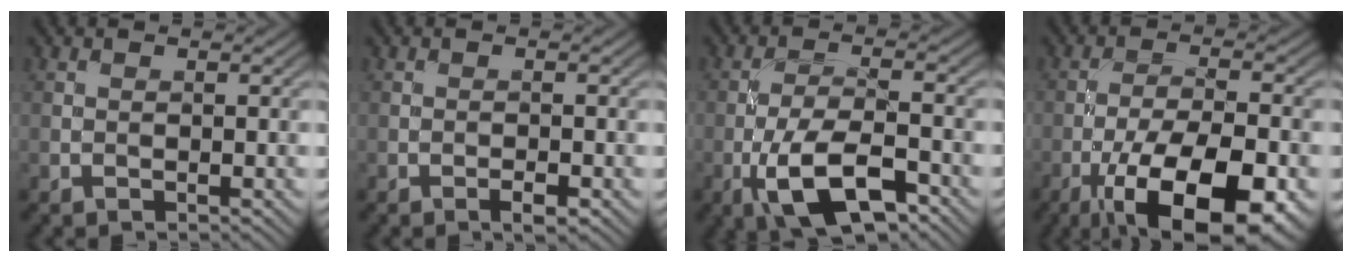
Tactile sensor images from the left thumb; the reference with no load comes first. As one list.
[{"total": 1.4, "force": [-0.8, 0.4, 1.1], "torque": [-0.020, 0.002, -0.015]}, {"total": 9.8, "force": [-4.8, 3.4, 7.8], "torque": [-0.147, 0.003, -0.096]}, {"total": 15.6, "force": [-8.0, 5.9, 12.0], "torque": [-0.202, -0.009, -0.131]}]